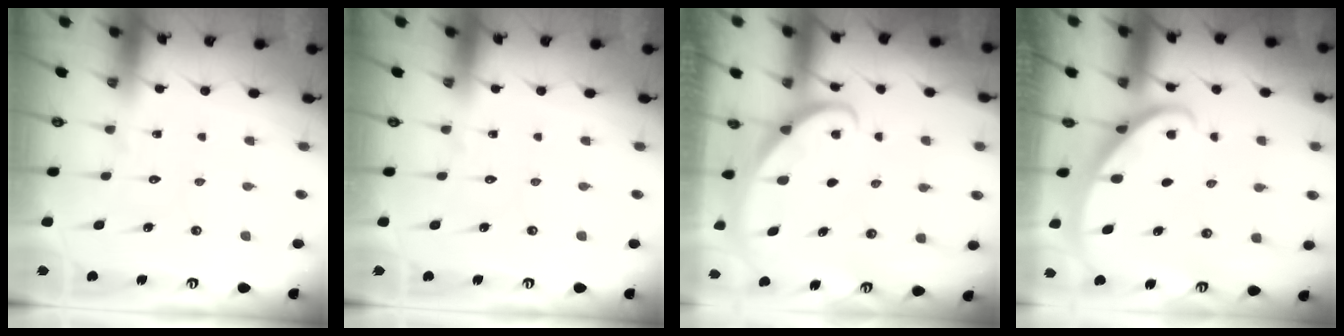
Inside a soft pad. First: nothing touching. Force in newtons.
{"total": 0.0}
{"total": 1.2, "press": 1.2, "slide": 0.0}
{"total": 2.2, "press": 2.2, "slide": 0.1}